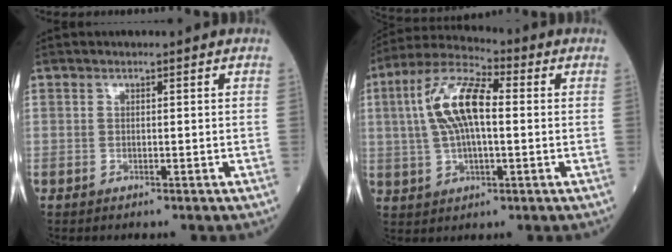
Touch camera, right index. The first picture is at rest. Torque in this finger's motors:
{"motor_torque": [1.25, 0.89, 0.34, 0.21]}